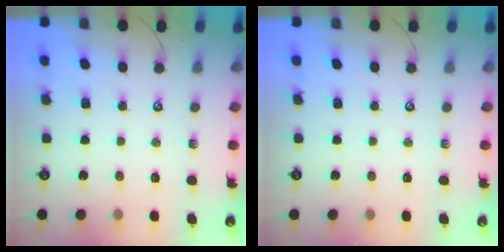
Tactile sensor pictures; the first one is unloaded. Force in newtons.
{"total": 0.0}